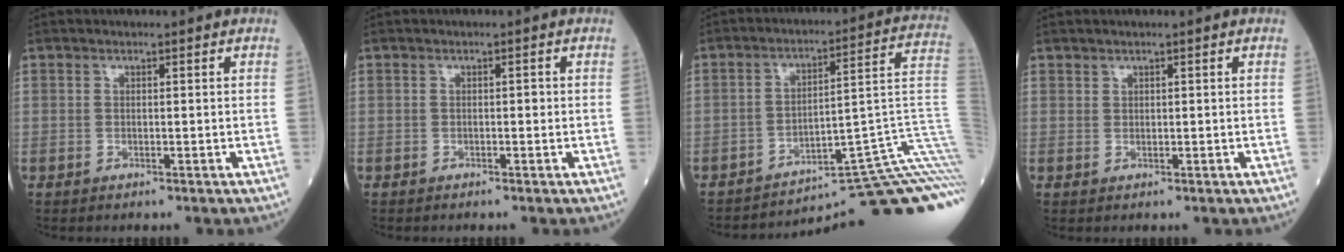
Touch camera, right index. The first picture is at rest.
{"total": 1.0, "force": [-0.3, 0.6, 0.8], "torque": [-0.025, 0.009, -0.002]}
{"total": 22.8, "force": [-16.7, 1.1, 15.5], "torque": [-0.102, 0.047, -0.221]}
{"total": 0.9, "force": [0.5, 0.7, 0.2], "torque": [0.000, 0.006, 0.008]}